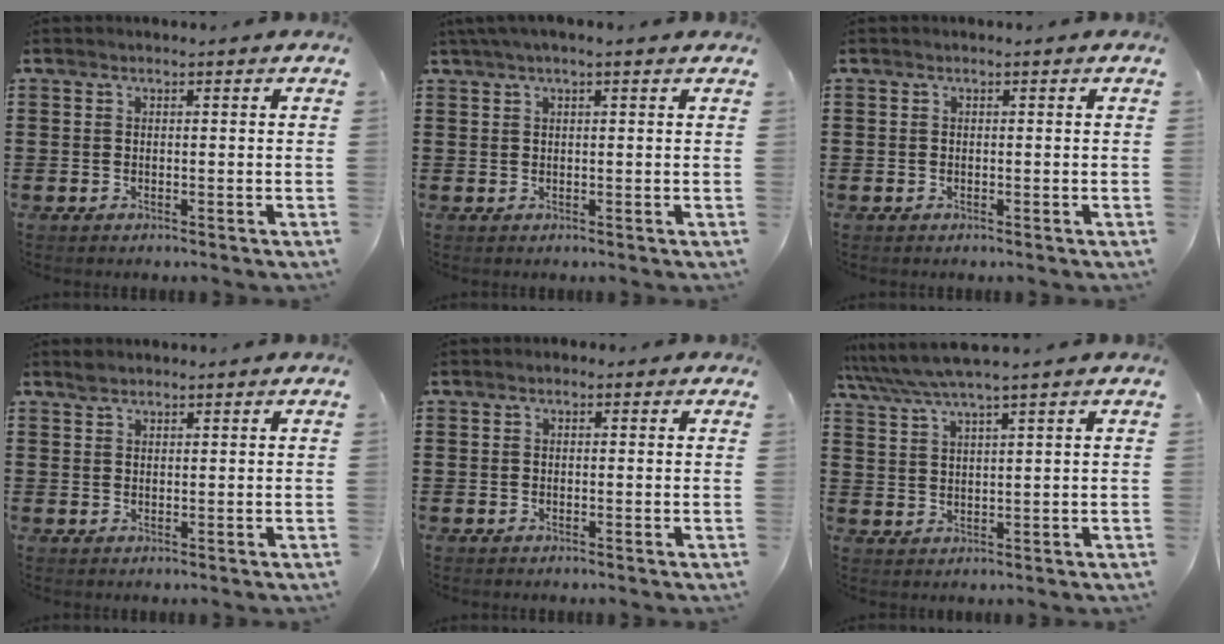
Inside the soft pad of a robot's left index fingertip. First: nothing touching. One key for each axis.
{"total": 1.7, "fx": 1.0, "fy": 0.1, "fz": 1.4, "tx": -0.027, "ty": 0.002, "tz": 0.019}
{"total": 0.0}
{"total": 1.4, "fx": 1.2, "fy": 0.5, "fz": 0.3, "tx": -0.008, "ty": 0.001, "tz": 0.025}
{"total": 0.7, "fx": -0.2, "fy": 0.6, "fz": 0.3, "tx": -0.006, "ty": 0.002, "tz": -0.005}
{"total": 4.4, "fx": 3.6, "fy": -0.1, "fz": 2.6, "tx": -0.061, "ty": -0.009, "tz": 0.061}